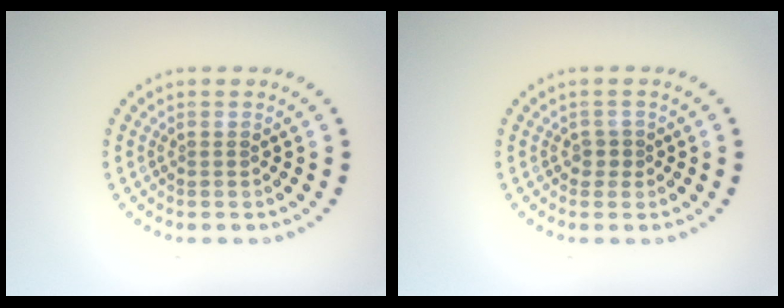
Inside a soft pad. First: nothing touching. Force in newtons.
{"total": 1.0, "press": 0.8, "slide": 0.5}